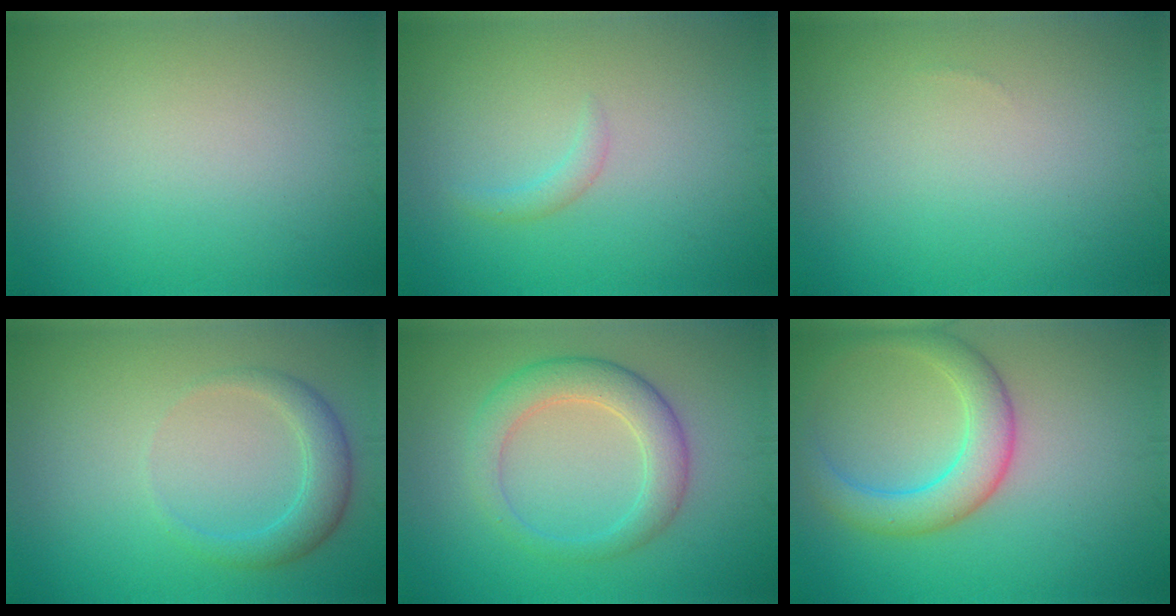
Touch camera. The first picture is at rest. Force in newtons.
{"total": 1.0, "press": 1.0, "slide": 0.0}
{"total": 0.0}
{"total": 2.7, "press": 2.7, "slide": 0.1}
{"total": 4.3, "press": 4.3, "slide": 0.1}
{"total": 4.6, "press": 4.6, "slide": 0.2}